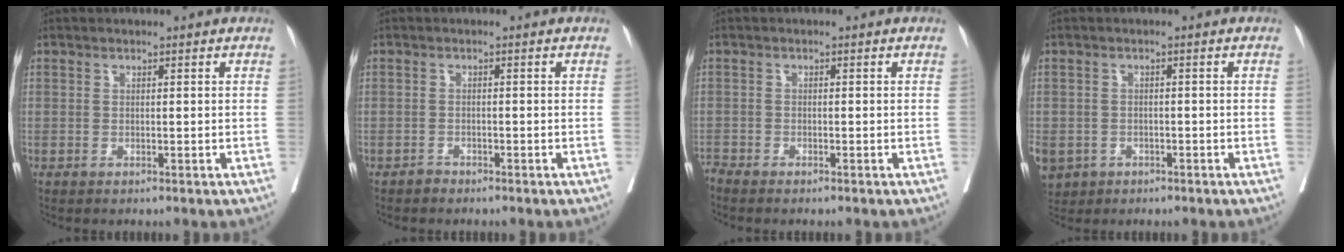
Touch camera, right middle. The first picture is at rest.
{"total": 0.7, "force": [-0.7, 0.3, -0.1], "torque": [0.001, 0.001, -0.014]}
{"total": 1.8, "force": [-1.7, 0.2, 0.5], "torque": [-0.009, -0.003, -0.027]}
{"total": 8.8, "force": [-4.0, 7.3, 3.1], "torque": [-0.092, -0.001, -0.054]}